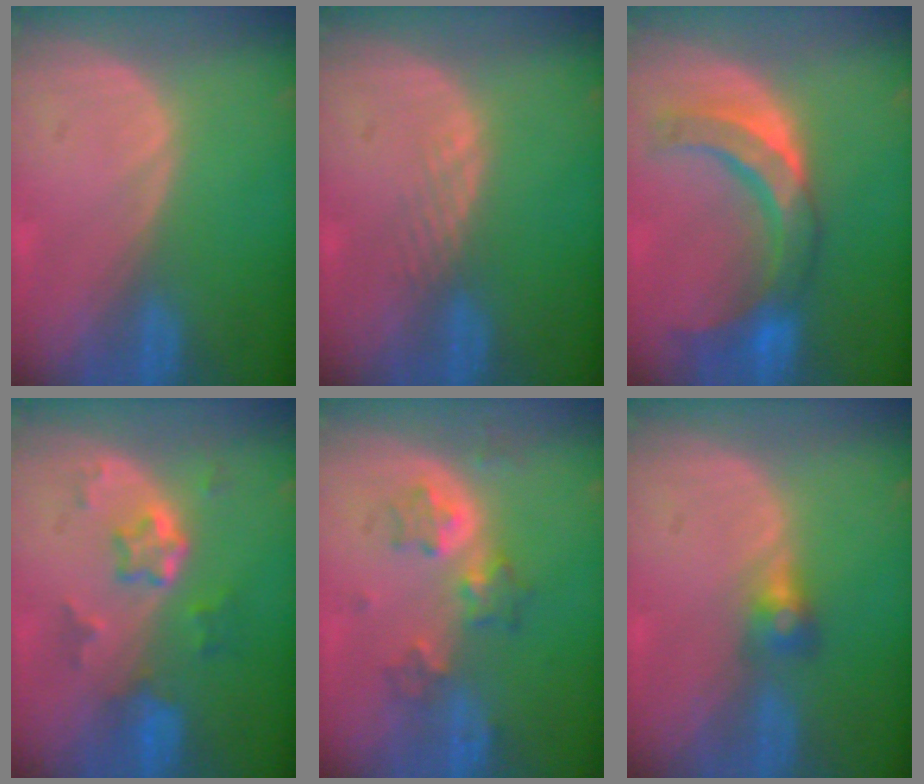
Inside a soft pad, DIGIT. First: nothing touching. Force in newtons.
{"total": 1.6, "press": 1.6, "slide": 0.1}
{"total": 9.0, "press": 8.8, "slide": 1.8}
{"total": 5.8, "press": 5.2, "slide": 2.5}
{"total": 5.4, "press": 5.1, "slide": 1.5}
{"total": 2.7, "press": 2.5, "slide": 0.9}